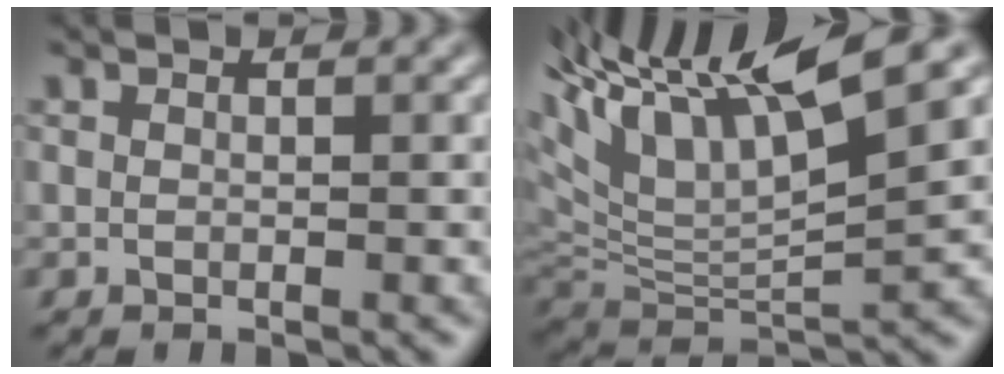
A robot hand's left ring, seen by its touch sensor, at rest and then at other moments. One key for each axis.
{"total": 11.4, "fx": 5.2, "fy": 3.6, "fz": 9.5, "tx": -0.186, "ty": 0.027, "tz": 0.095}